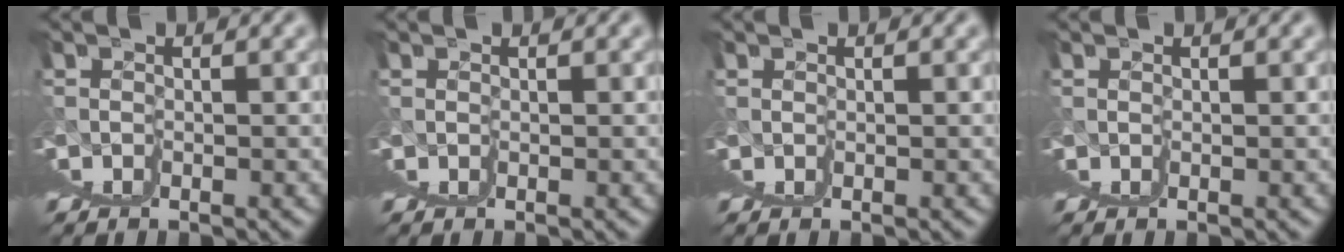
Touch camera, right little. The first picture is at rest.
{"total": 0.0}
{"total": 0.0}
{"total": 0.0}